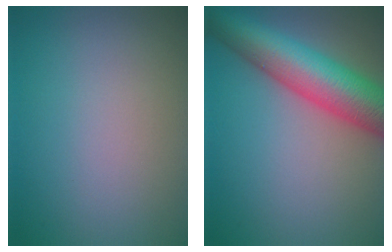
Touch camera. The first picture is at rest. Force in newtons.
{"total": 9.9, "press": 9.9, "slide": 0.4}